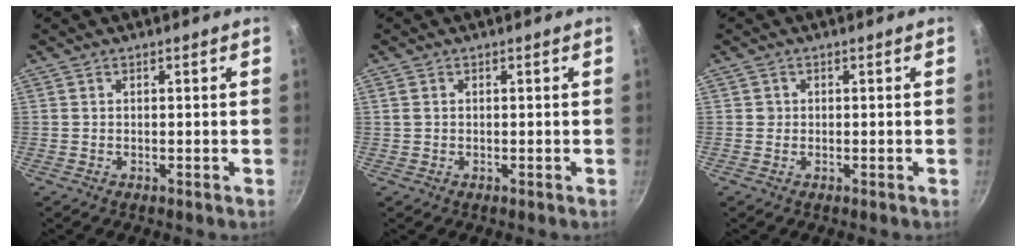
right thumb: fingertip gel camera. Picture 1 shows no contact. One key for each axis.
{"total": 1.3, "fx": 0.5, "fy": 0.9, "fz": 0.7, "tx": -0.013, "ty": 0.003, "tz": 0.011}
{"total": 0.9, "fx": 0.2, "fy": 0.9, "fz": 0.1, "tx": 0.005, "ty": 0.004, "tz": 0.002}